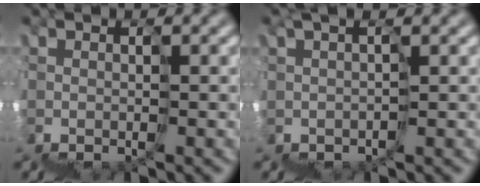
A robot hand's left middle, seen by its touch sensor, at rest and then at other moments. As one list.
[{"total": 1.4, "force": [1.2, 0.0, 0.6], "torque": [-0.024, 0.010, 0.019]}]